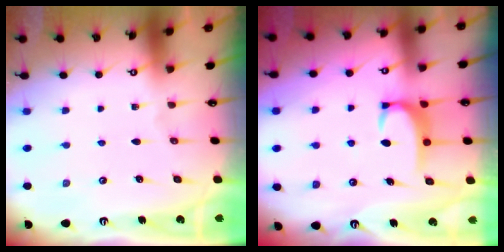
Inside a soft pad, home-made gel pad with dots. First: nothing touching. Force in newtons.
{"total": 3.6, "press": 3.6, "slide": 0.4}